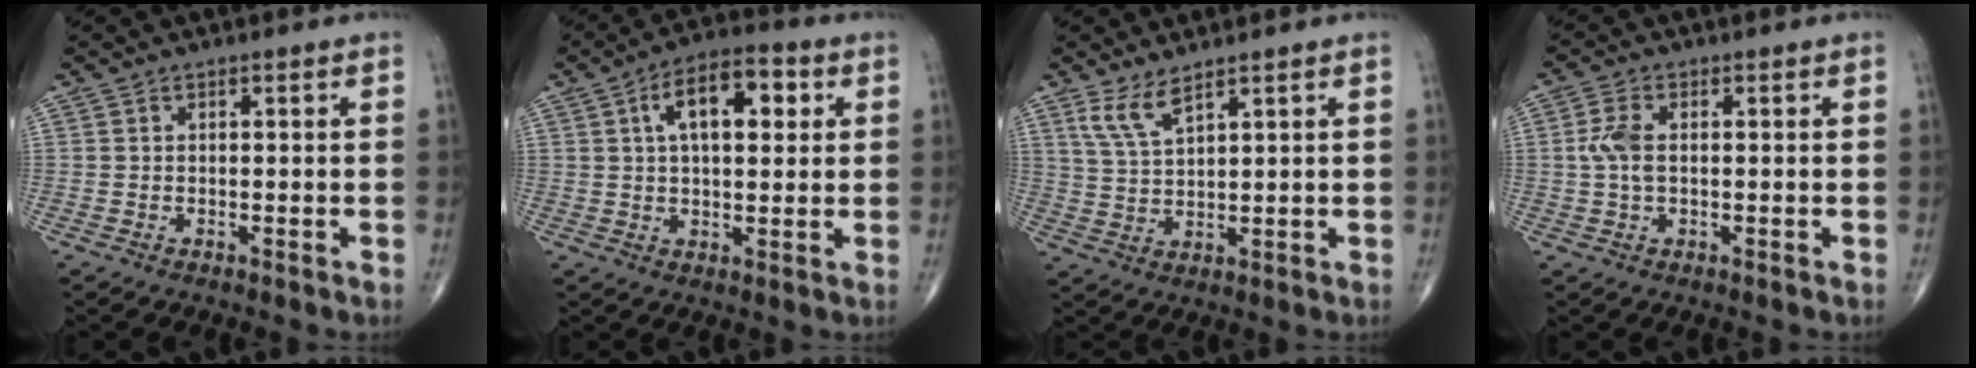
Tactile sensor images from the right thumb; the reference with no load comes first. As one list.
[{"total": 11.7, "force": [3.4, 5.8, 9.6], "torque": [-0.135, 0.015, 0.048]}, {"total": 5.0, "force": [3.5, 1.4, 3.2], "torque": [-0.068, -0.021, 0.078]}, {"total": 4.4, "force": [0.2, 2.3, 3.7], "torque": [-0.093, 0.007, 0.001]}]